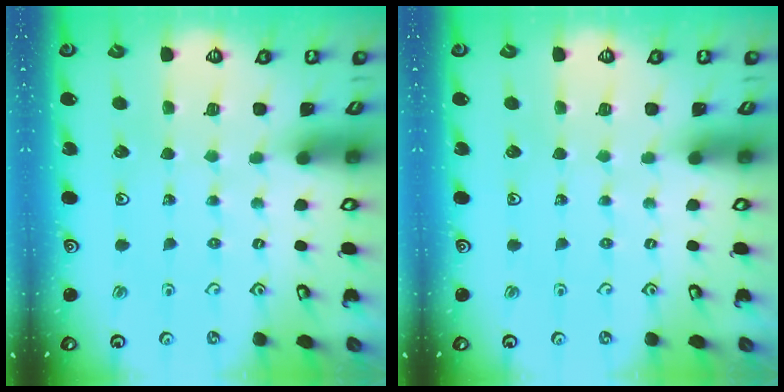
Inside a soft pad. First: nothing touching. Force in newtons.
{"total": 0.0}